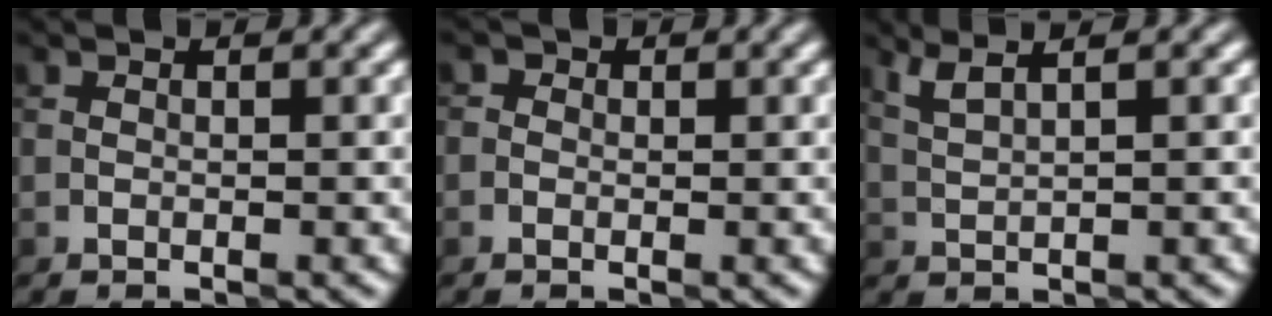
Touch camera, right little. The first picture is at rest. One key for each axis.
{"total": 1.1, "fx": 0.3, "fy": 1.0, "fz": 0.4, "tx": 0.005, "ty": 0.001, "tz": -0.012}
{"total": 2.7, "fx": 2.0, "fy": 0.8, "fz": 1.7, "tx": -0.016, "ty": 0.010, "tz": 0.023}